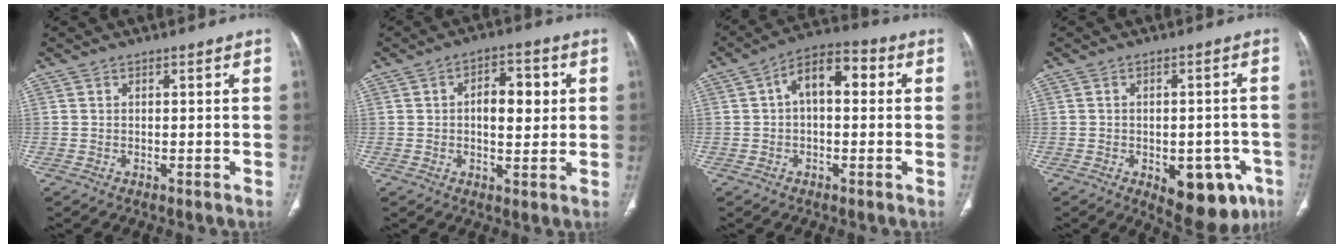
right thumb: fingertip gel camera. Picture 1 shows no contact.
{"total": 8.1, "force": [1.2, 4.3, 6.7], "torque": [-0.076, 0.005, 0.015]}
{"total": 9.1, "force": [1.4, 5.1, 7.5], "torque": [-0.104, 0.033, 0.012]}
{"total": 12.8, "force": [-5.6, 6.8, 9.2], "torque": [-0.082, 0.015, -0.059]}